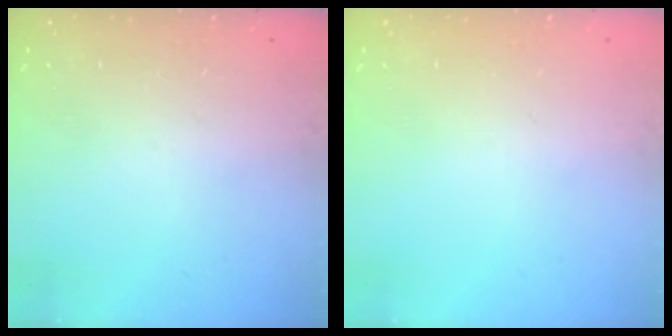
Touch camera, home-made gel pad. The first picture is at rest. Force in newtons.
{"total": 0.0}